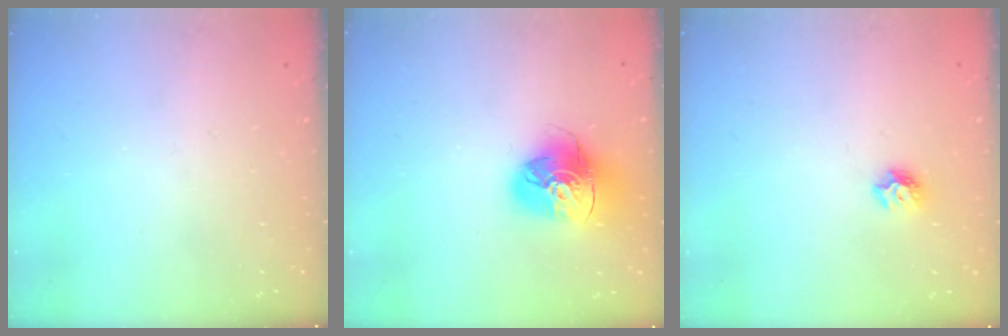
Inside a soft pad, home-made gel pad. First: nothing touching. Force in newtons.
{"total": 15.8, "press": 15.7, "slide": 2.1}
{"total": 5.1, "press": 5.0, "slide": 0.6}